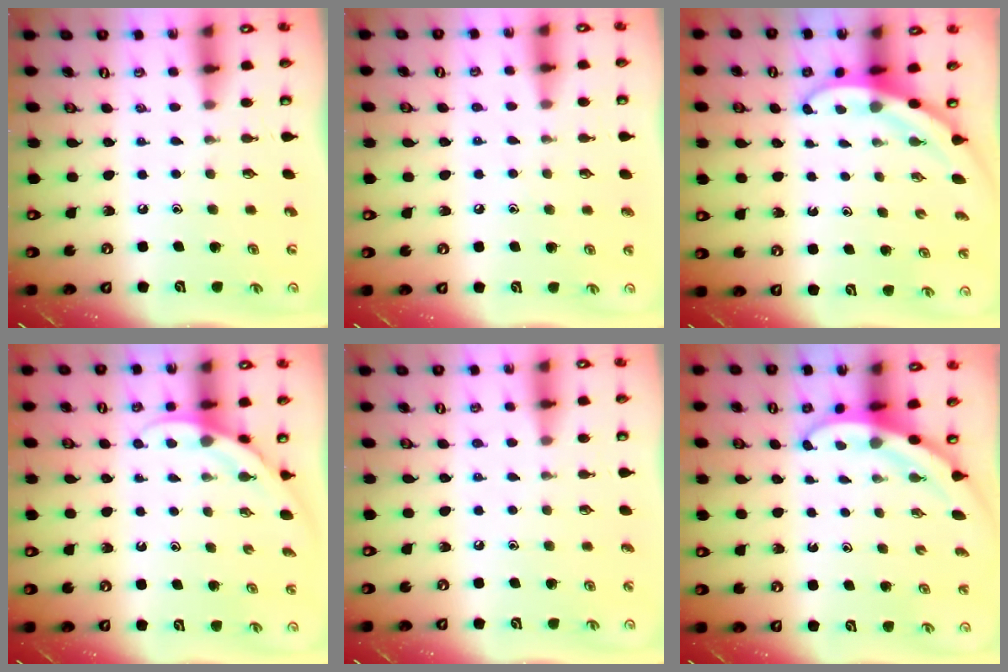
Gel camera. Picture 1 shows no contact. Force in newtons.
{"total": 3.5, "press": 3.5, "slide": 0.4}
{"total": 2.9, "press": 2.9, "slide": 0.1}
{"total": 4.2, "press": 4.2, "slide": 0.3}
{"total": 4.2, "press": 4.1, "slide": 0.5}
{"total": 3.1, "press": 3.1, "slide": 0.1}